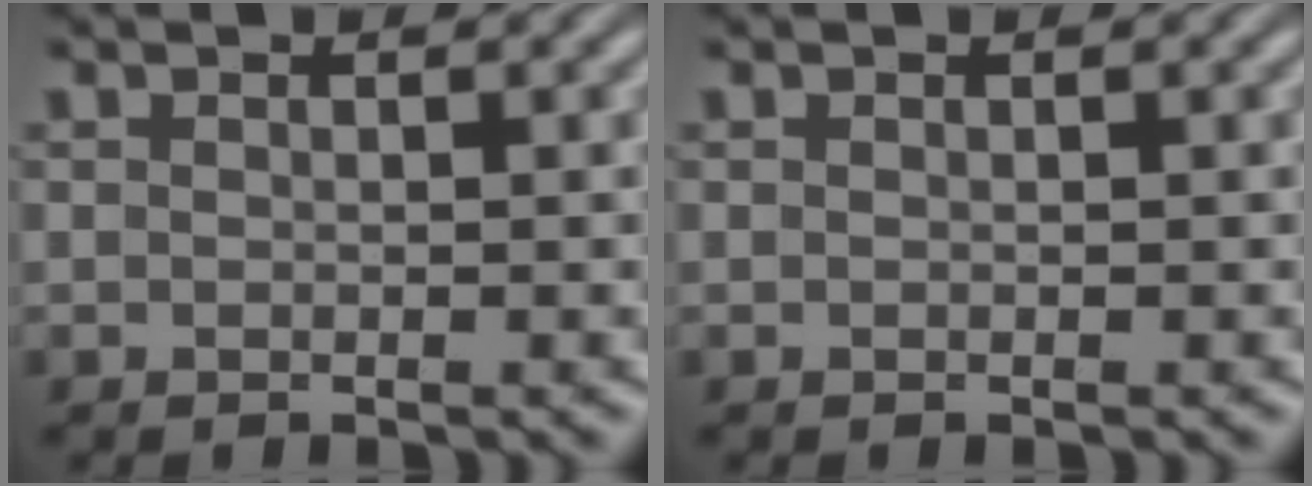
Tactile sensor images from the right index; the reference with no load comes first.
{"total": 0.0}